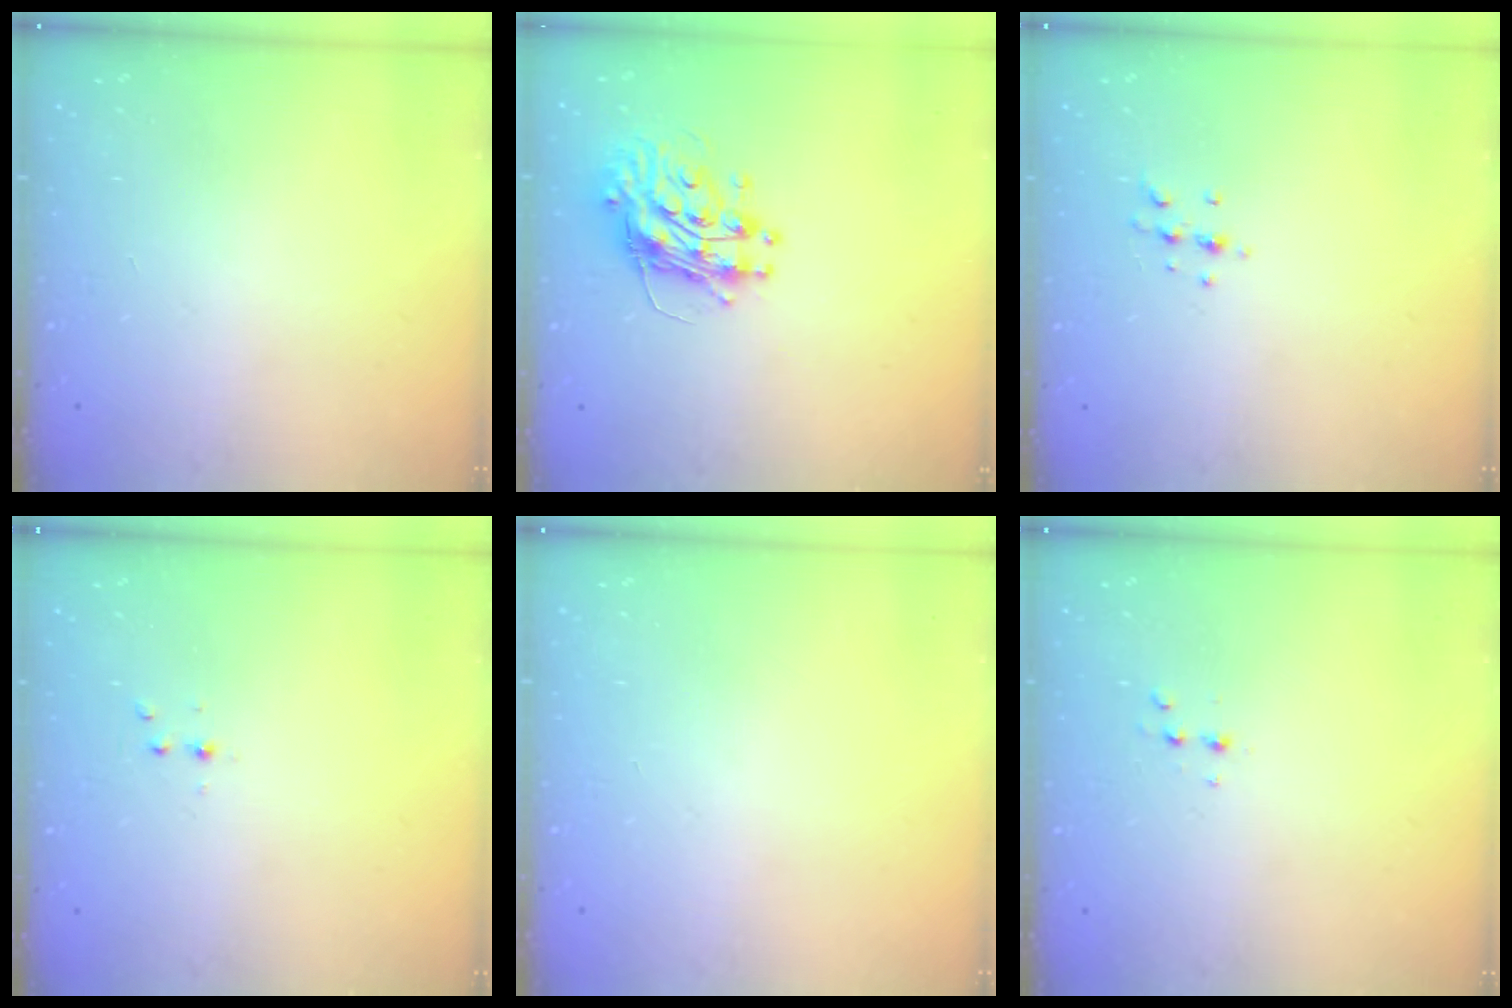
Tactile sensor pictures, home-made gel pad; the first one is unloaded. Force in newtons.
{"total": 11.4, "press": 11.3, "slide": 1.1}
{"total": 5.3, "press": 5.1, "slide": 1.5}
{"total": 3.0, "press": 2.6, "slide": 1.5}
{"total": 0.0}
{"total": 2.6, "press": 2.5, "slide": 0.8}